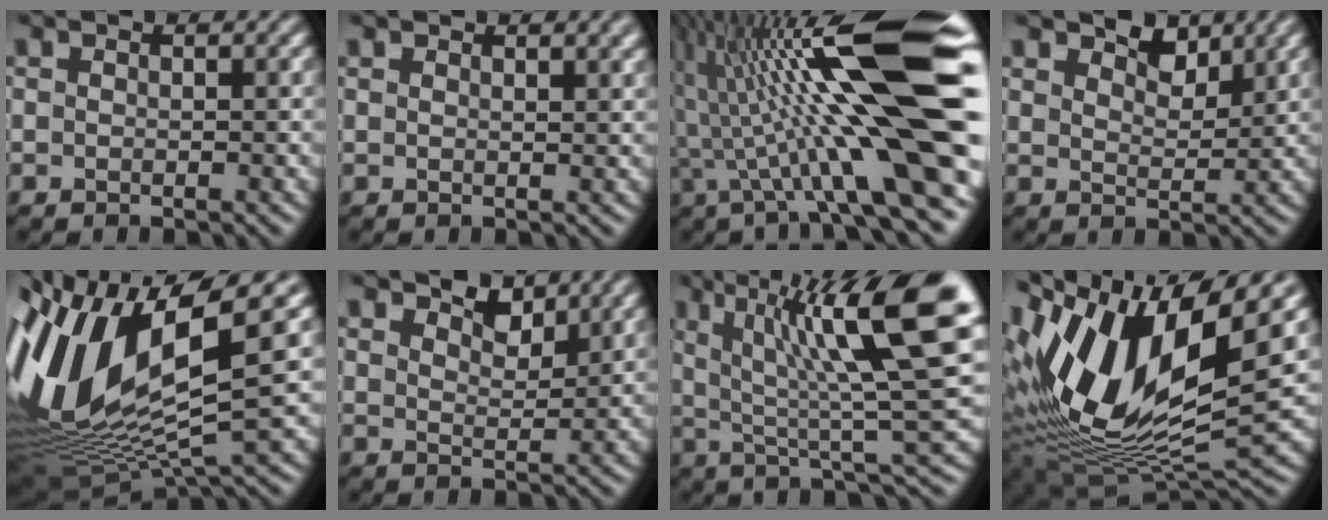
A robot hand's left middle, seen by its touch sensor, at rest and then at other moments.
{"total": 1.7, "force": [1.4, 0.5, 0.8], "torque": [-0.004, 0.005, 0.019]}
{"total": 15.6, "force": [1.7, 2.6, 15.3], "torque": [-0.228, 0.019, 0.025]}
{"total": 3.1, "force": [2.7, 1.2, 1.2], "torque": [-0.017, 0.006, 0.034]}
{"total": 14.0, "force": [1.9, 5.7, 12.7], "torque": [-0.281, -0.003, 0.045]}
{"total": 2.9, "force": [2.6, 0.8, 0.9], "torque": [-0.012, 0.003, 0.038]}
{"total": 12.6, "force": [4.4, 2.5, 11.6], "torque": [-0.172, 0.021, 0.072]}
{"total": 14.2, "force": [4.1, 6.3, 12.1], "torque": [-0.244, -0.004, 0.071]}